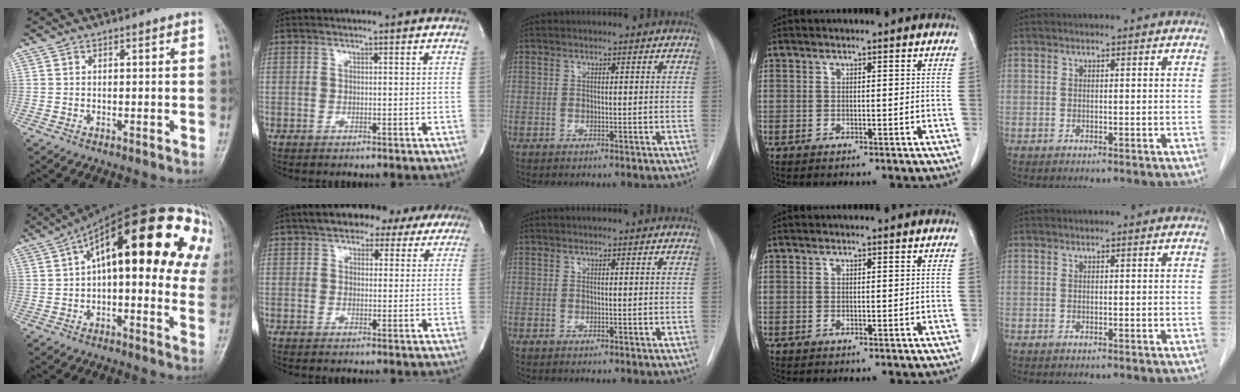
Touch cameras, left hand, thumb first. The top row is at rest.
{"thumb": {"total": 27.9, "force": [7.7, 11.7, 24.2], "torque": [-0.321, 0.061, 0.102]}, "index": {"total": 11.3, "force": [8.2, 5.3, 5.7], "torque": [-0.063, 0.033, 0.100]}}